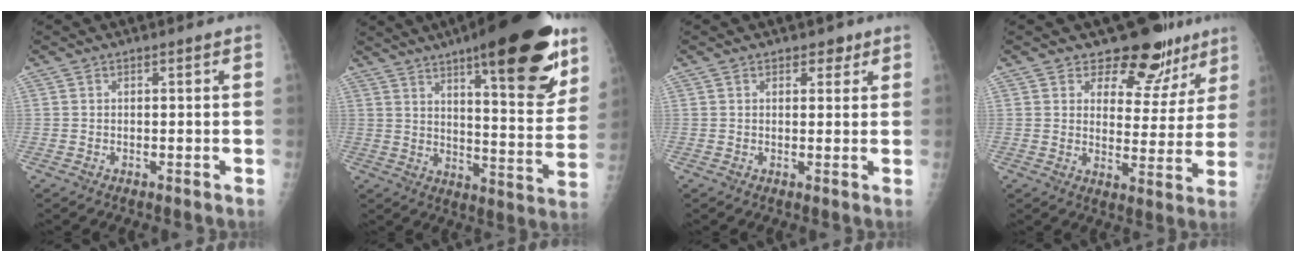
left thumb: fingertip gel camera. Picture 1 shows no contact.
{"total": 24.1, "force": [14.4, 6.2, 18.4], "torque": [-0.229, -0.062, 0.208]}
{"total": 2.3, "force": [1.4, 1.5, 0.9], "torque": [0.006, -0.006, 0.016]}
{"total": 12.5, "force": [9.6, 7.0, 3.6], "torque": [0.005, -0.063, 0.115]}